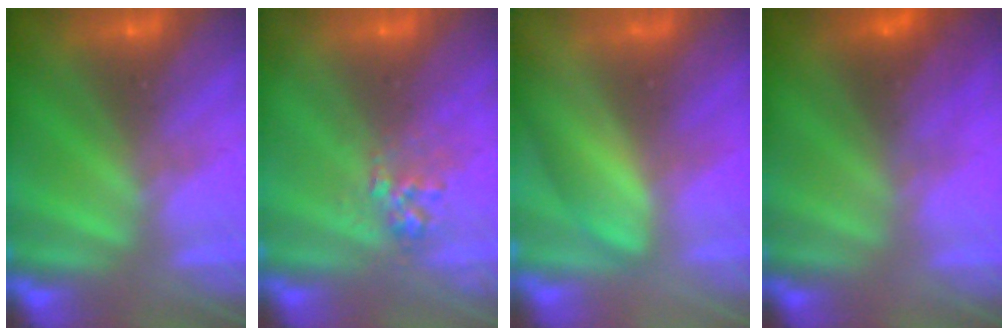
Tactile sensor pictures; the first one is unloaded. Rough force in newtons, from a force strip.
{"total": 2.7}
{"total": 3.9}
{"total": 2.9}